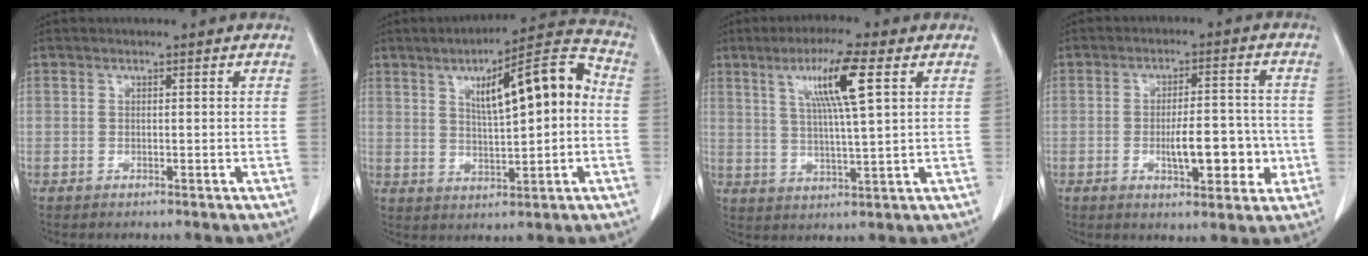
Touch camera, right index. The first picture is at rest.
{"total": 12.8, "force": [2.2, 2.6, 12.4], "torque": [-0.182, 0.033, 0.031]}
{"total": 9.6, "force": [3.9, -0.1, 8.8], "torque": [-0.163, 0.007, 0.069]}
{"total": 8.4, "force": [-1.8, 3.0, 7.6], "torque": [-0.113, 0.009, -0.022]}